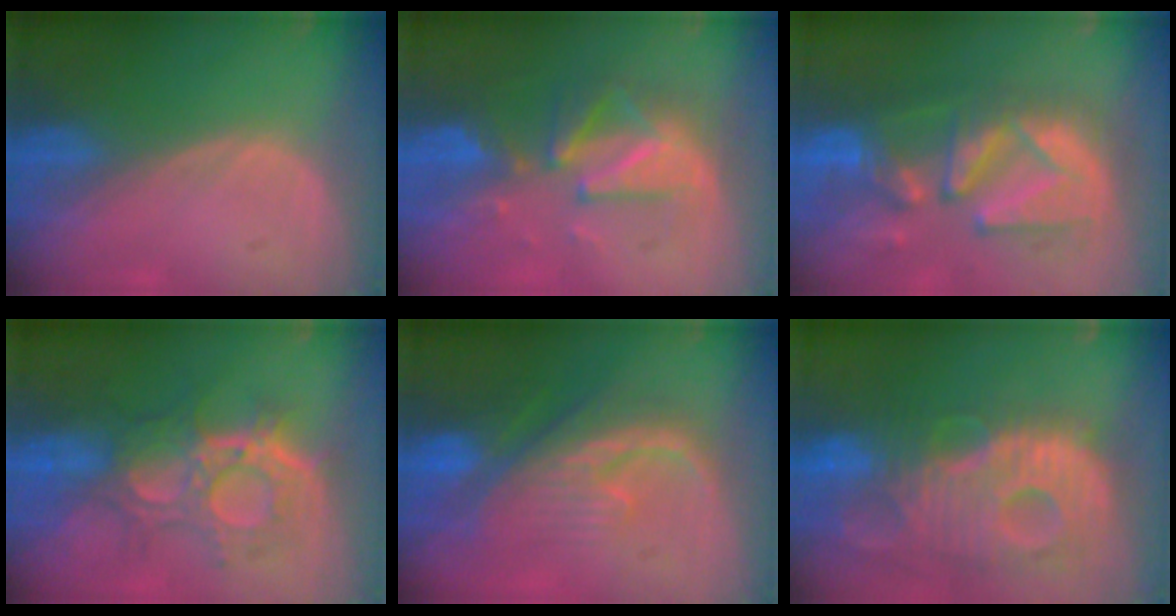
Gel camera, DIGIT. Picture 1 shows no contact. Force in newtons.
{"total": 8.2, "press": 8.2, "slide": 0.4}
{"total": 11.4, "press": 10.8, "slide": 3.7}
{"total": 9.5, "press": 9.3, "slide": 2.0}
{"total": 9.7, "press": 9.2, "slide": 3.2}
{"total": 13.9, "press": 12.0, "slide": 7.1}